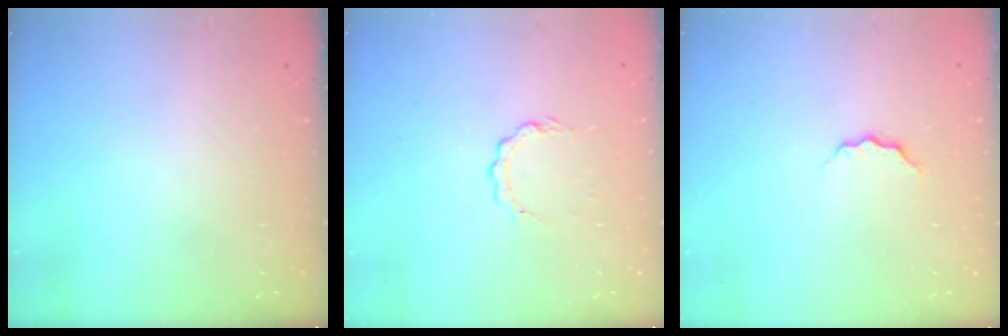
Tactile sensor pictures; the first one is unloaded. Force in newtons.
{"total": 4.1, "press": 4.0, "slide": 0.4}
{"total": 3.8, "press": 3.8, "slide": 0.5}